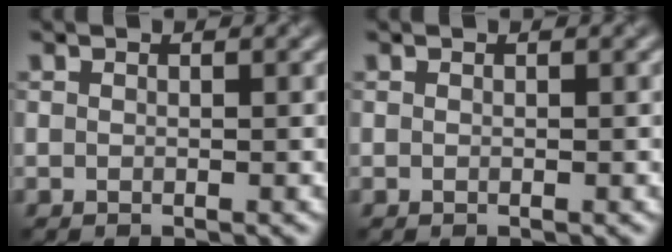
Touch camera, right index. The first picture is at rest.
{"total": 0.0}